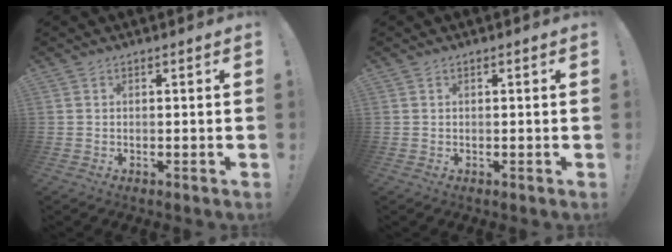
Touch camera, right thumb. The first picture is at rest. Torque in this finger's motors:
{"motor_torque": [-0.08, 0.17, -0.20, 0.08, 0.02]}